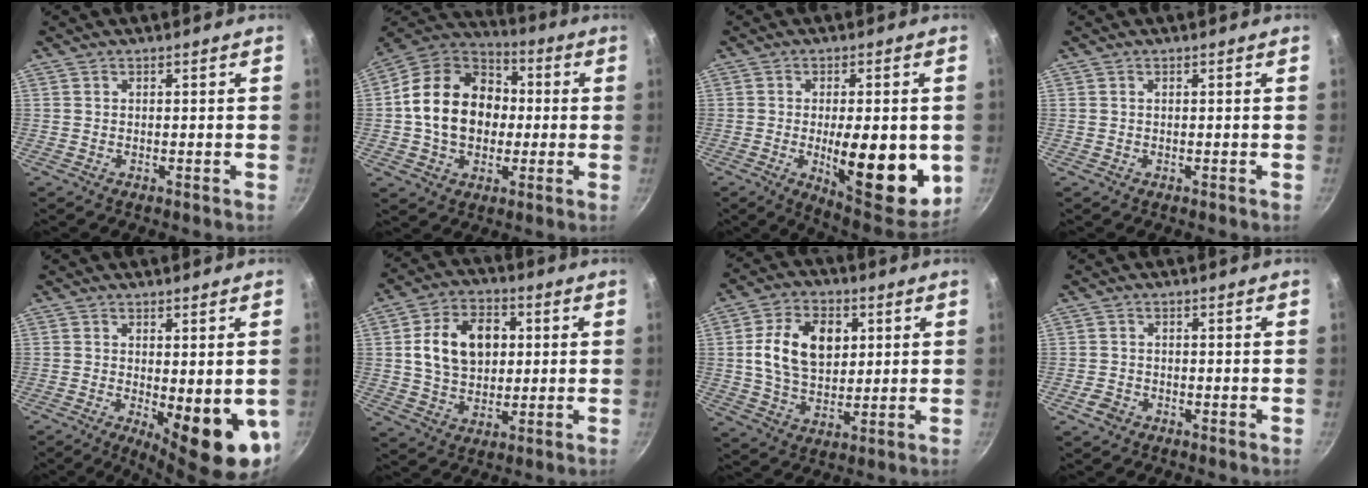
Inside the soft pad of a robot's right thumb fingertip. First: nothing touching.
{"total": 19.7, "force": [0.3, 15.2, 12.5], "torque": [-0.191, 0.034, -0.005]}
{"total": 17.8, "force": [-2.5, 6.6, 16.3], "torque": [-0.200, -0.014, -0.027]}
{"total": 0.0}
{"total": 12.4, "force": [-2.2, 4.1, 11.5], "torque": [-0.130, -0.018, -0.018]}
{"total": 13.6, "force": [2.2, 9.9, 9.1], "torque": [-0.125, 0.009, 0.033]}
{"total": 13.5, "force": [2.8, 9.2, 9.5], "torque": [-0.144, -0.001, 0.046]}
{"total": 2.4, "force": [-1.4, 1.7, 0.9], "torque": [-0.017, 0.013, -0.025]}